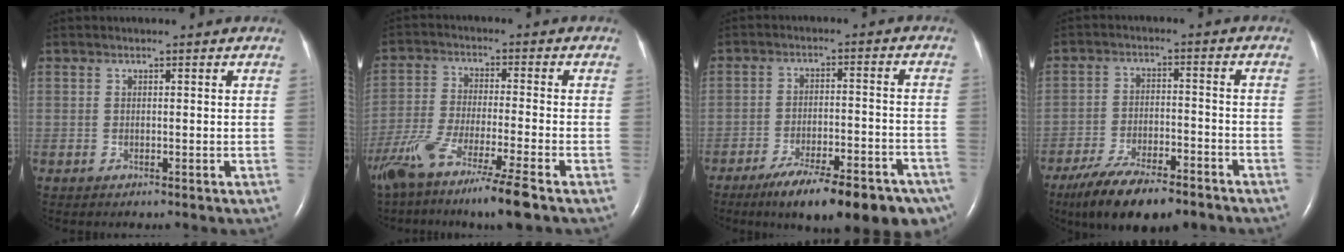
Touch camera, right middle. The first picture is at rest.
{"total": 13.2, "force": [-9.5, -0.6, 9.2], "torque": [-0.181, -0.046, -0.167]}
{"total": 18.7, "force": [-13.9, 4.5, 11.7], "torque": [-0.107, 0.008, -0.197]}
{"total": 13.3, "force": [-10.3, 3.5, 7.6], "torque": [-0.127, -0.016, -0.169]}